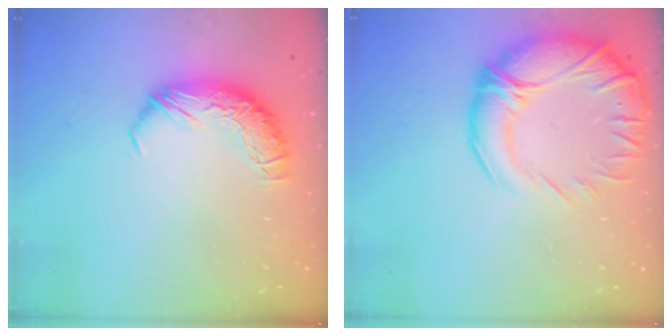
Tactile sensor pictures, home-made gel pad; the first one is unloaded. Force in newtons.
{"total": 11.8, "press": 10.5, "slide": 5.3}